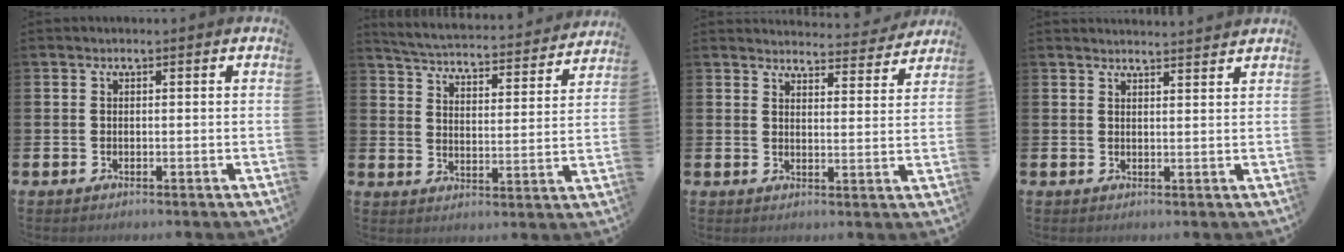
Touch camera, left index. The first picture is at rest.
{"total": 4.6, "force": [4.5, 0.5, 0.8], "torque": [-0.038, -0.045, 0.071]}
{"total": 4.2, "force": [4.2, 0.4, 0.1], "torque": [0.000, -0.034, 0.069]}
{"total": 2.6, "force": [2.5, -0.2, -0.1], "torque": [0.011, -0.019, 0.043]}